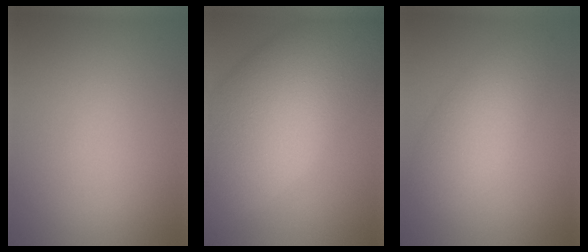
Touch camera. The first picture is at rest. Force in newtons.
{"total": 15.9, "press": 15.9, "slide": 0.6}
{"total": 4.9, "press": 4.9, "slide": 0.0}